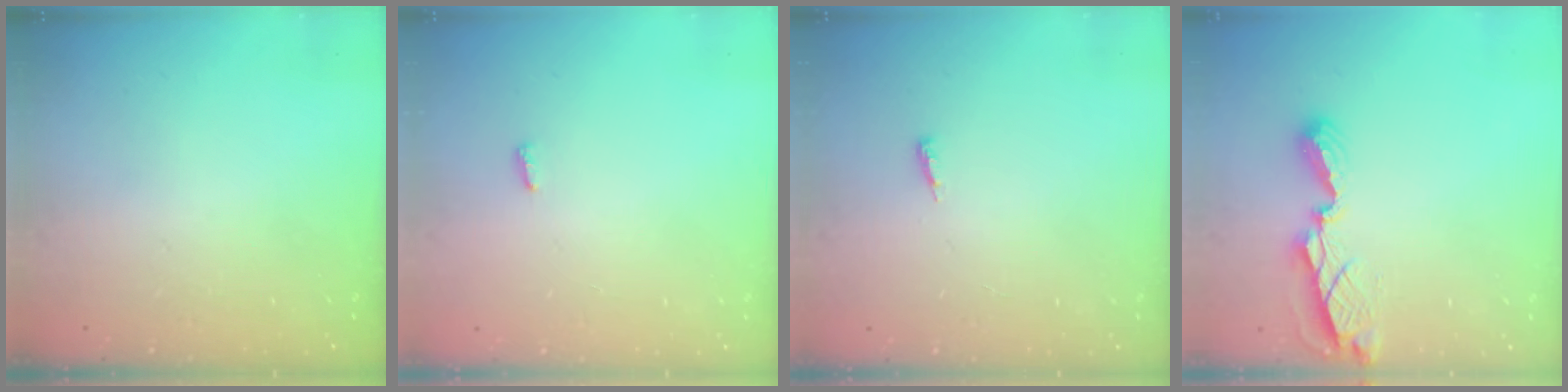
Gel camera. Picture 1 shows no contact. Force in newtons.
{"total": 2.8, "press": 2.8, "slide": 0.5}
{"total": 4.6, "press": 4.5, "slide": 0.9}
{"total": 7.7, "press": 7.7, "slide": 0.7}